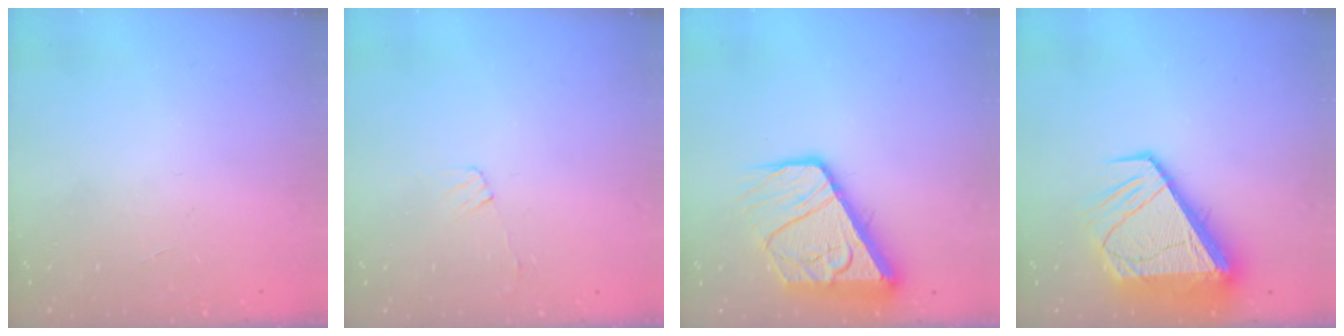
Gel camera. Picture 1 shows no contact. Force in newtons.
{"total": 4.4, "press": 4.4, "slide": 0.4}
{"total": 14.9, "press": 14.8, "slide": 1.8}
{"total": 16.0, "press": 15.9, "slide": 1.9}